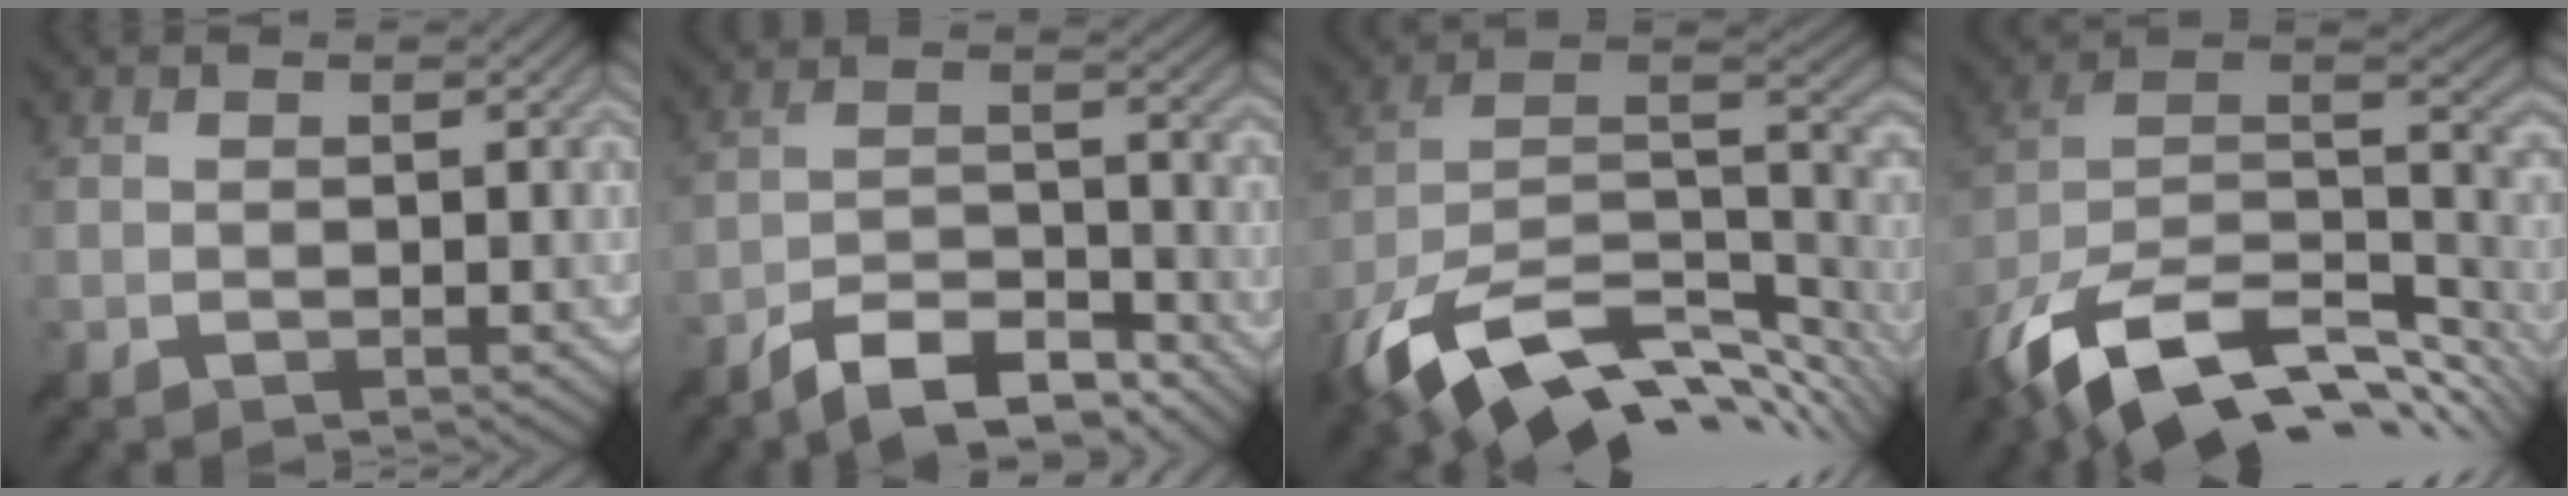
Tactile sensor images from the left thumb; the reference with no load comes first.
{"total": 9.6, "force": [-7.9, 2.7, 4.6], "torque": [-0.075, 0.004, -0.151]}
{"total": 16.2, "force": [-8.3, 8.2, 11.2], "torque": [-0.265, -0.023, -0.136]}
{"total": 17.1, "force": [-9.6, 8.8, 11.1], "torque": [-0.262, -0.024, -0.149]}